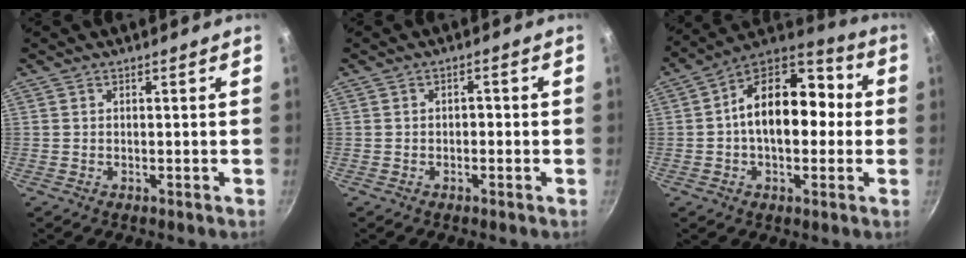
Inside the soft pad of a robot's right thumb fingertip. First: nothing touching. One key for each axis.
{"total": 1.5, "fx": -0.4, "fy": 1.0, "fz": 0.9, "tx": -0.001, "ty": 0.005, "tz": -0.012}
{"total": 17.9, "fx": 0.7, "fy": 10.9, "fz": 14.2, "tx": -0.187, "ty": 0.042, "tz": -0.002}